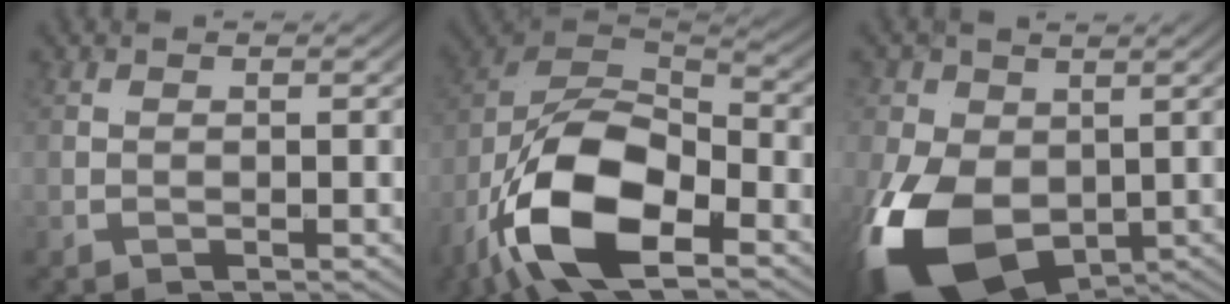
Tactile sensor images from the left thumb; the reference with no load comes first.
{"total": 15.0, "force": [-3.0, 8.6, 12.0], "torque": [-0.305, -0.035, -0.033]}
{"total": 14.7, "force": [-3.2, 10.6, 9.6], "torque": [-0.212, -0.052, -0.042]}